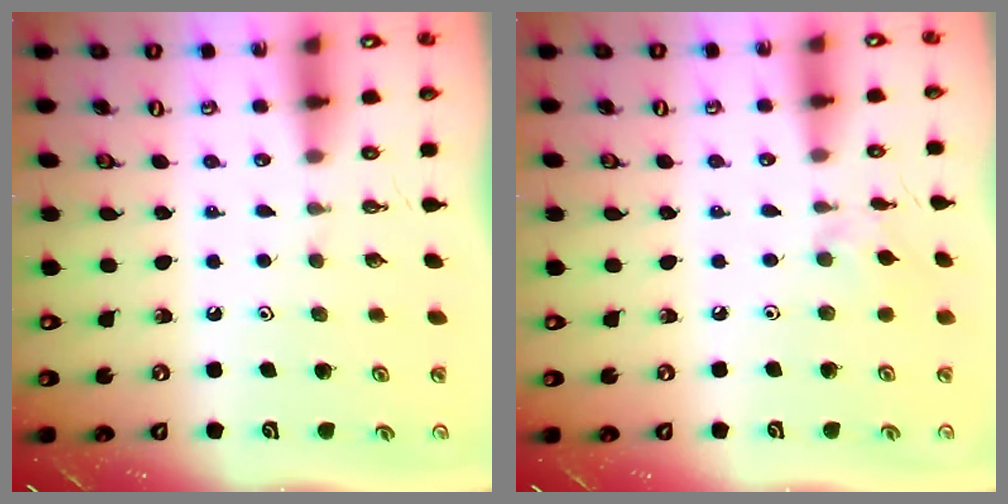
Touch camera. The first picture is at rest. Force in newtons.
{"total": 2.3, "press": 2.3, "slide": 0.4}